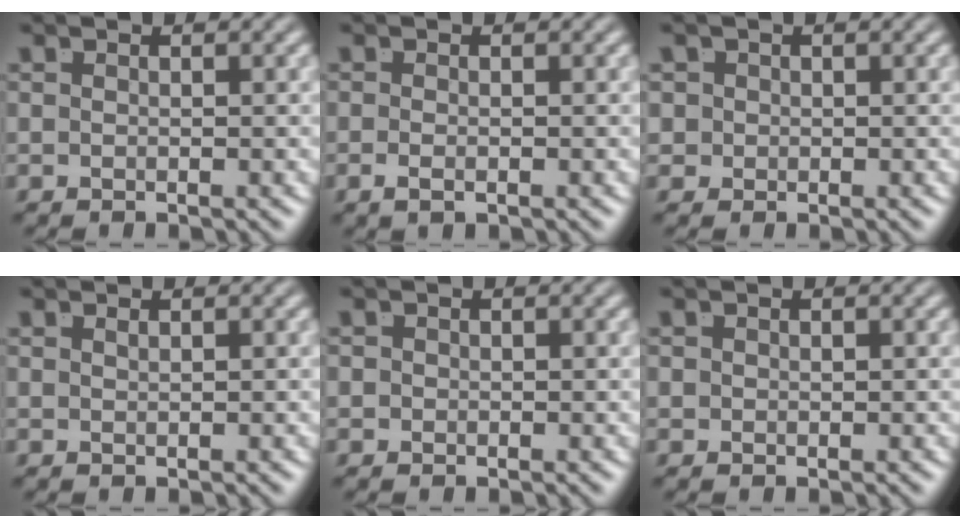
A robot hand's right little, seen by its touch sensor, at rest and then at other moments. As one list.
[{"total": 1.1, "force": [-0.9, 0.0, 0.7], "torque": [-0.019, -0.010, -0.008]}, {"total": 3.2, "force": [0.1, 3.0, 1.0], "torque": [-0.034, -0.010, 0.001]}, {"total": 1.0, "force": [0.3, -1.0, 0.1], "torque": [0.004, -0.006, 0.012]}, {"total": 0.5, "force": [-0.1, 0.5, 0.1], "torque": [-0.005, -0.005, -0.001]}, {"total": 0.8, "force": [0.3, 0.6, 0.3], "torque": [-0.011, -0.006, 0.008]}]